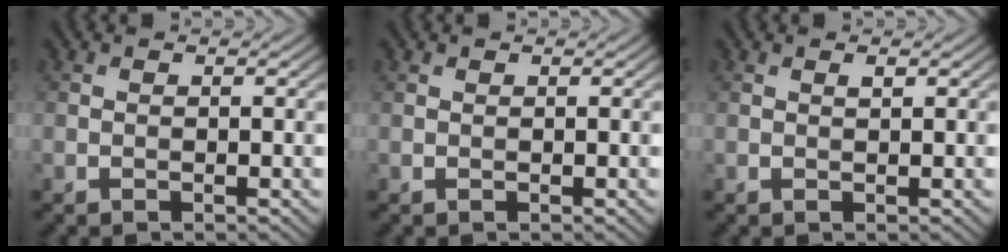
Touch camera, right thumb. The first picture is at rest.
{"total": 0.0}
{"total": 0.6, "force": [0.3, 0.1, 0.4], "torque": [-0.008, 0.000, 0.005]}